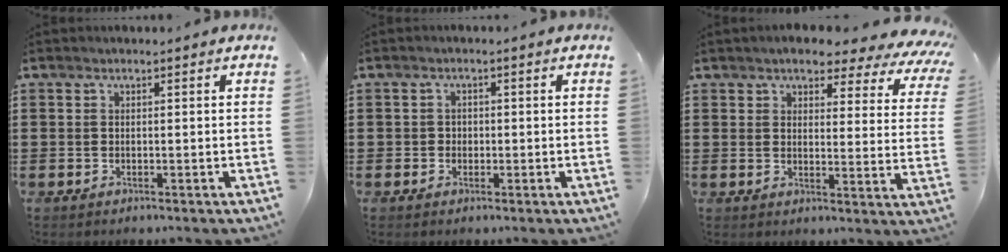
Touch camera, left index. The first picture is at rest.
{"total": 1.4, "force": [-0.3, 1.3, 0.3], "torque": [-0.010, 0.004, -0.009]}
{"total": 4.4, "force": [3.9, 1.0, 2.0], "torque": [-0.051, -0.024, 0.061]}